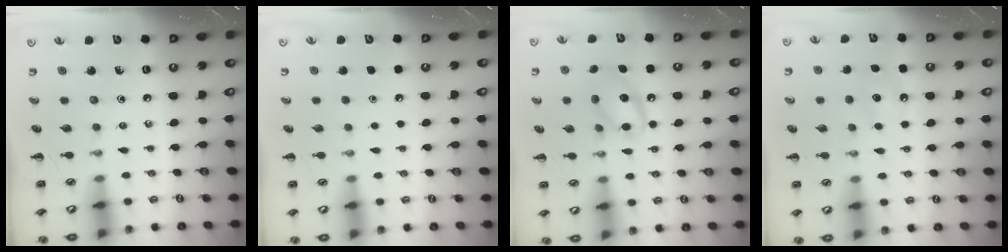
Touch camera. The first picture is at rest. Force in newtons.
{"total": 1.6, "press": 1.6, "slide": 0.1}
{"total": 12.8, "press": 12.8, "slide": 1.2}
{"total": 6.1, "press": 5.9, "slide": 1.5}